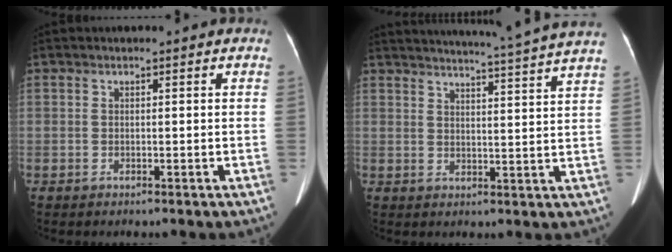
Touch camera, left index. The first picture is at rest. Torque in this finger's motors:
{"motor_torque": [0.53, -1.33, 0.03, 0.08]}